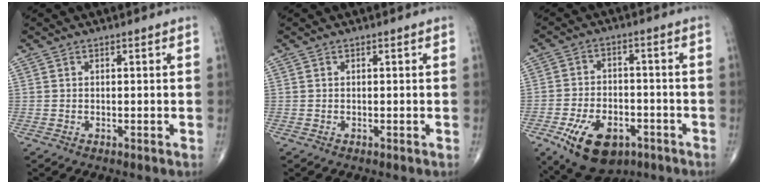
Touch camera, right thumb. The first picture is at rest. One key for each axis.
{"total": 0.0}
{"total": 13.6, "fx": -6.5, "fy": 8.0, "fz": 8.8, "tx": -0.137, "ty": 0.022, "tz": -0.098}